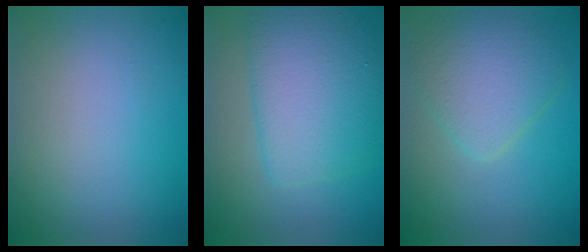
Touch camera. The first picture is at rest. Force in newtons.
{"total": 6.7, "press": 6.7, "slide": 0.1}
{"total": 4.5, "press": 4.5, "slide": 0.1}